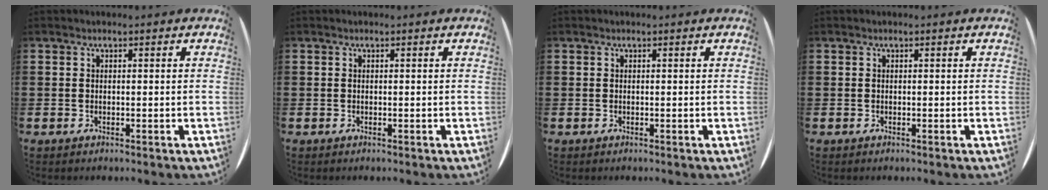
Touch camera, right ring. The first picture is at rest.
{"total": 0.0}
{"total": 0.0}
{"total": 0.0}